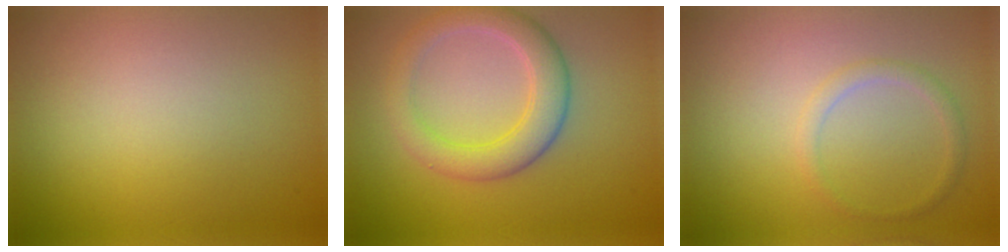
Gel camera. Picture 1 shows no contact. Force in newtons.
{"total": 4.4, "press": 4.4, "slide": 0.3}
{"total": 1.1, "press": 1.1, "slide": 0.1}